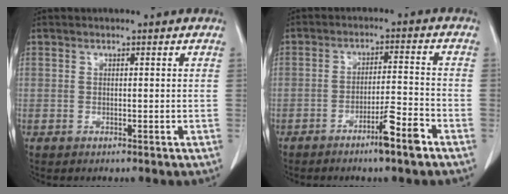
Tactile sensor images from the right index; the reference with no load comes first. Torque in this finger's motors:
{"motor_torque": [0.59, -0.57, 0.24, 0.08]}